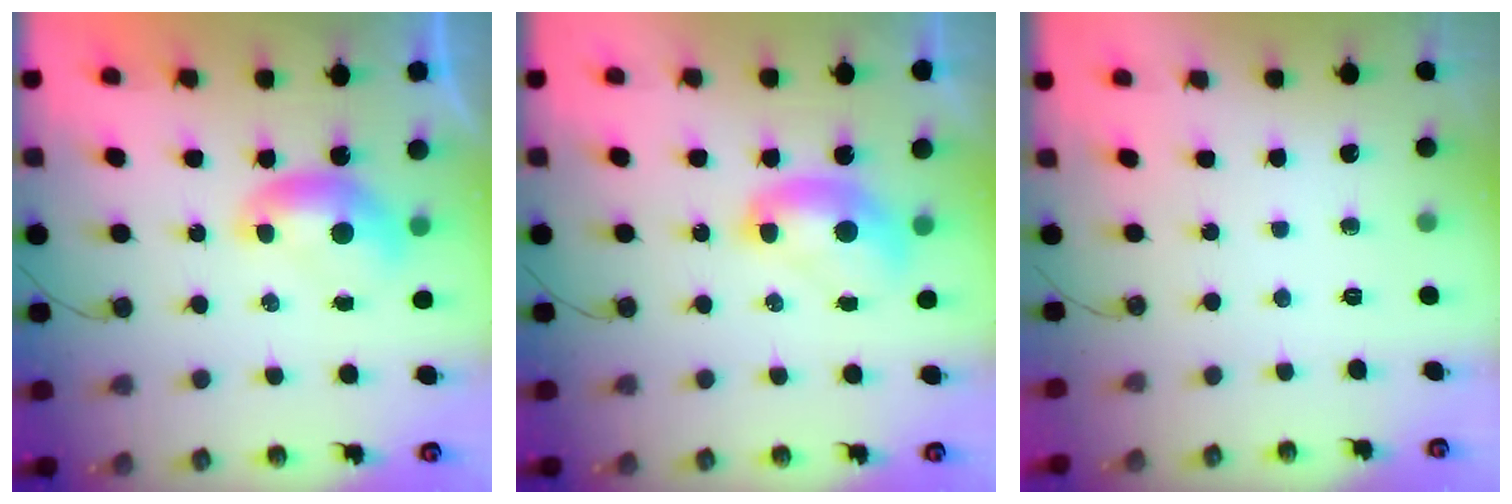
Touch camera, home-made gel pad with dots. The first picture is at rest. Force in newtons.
{"total": 2.0, "press": 2.0, "slide": 0.2}
{"total": 0.0}